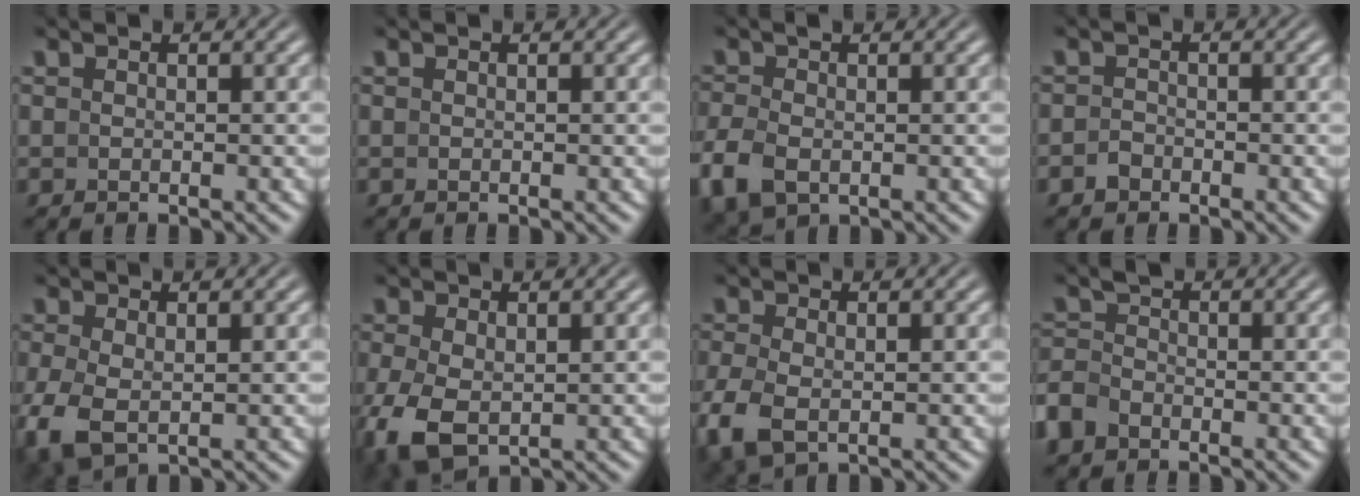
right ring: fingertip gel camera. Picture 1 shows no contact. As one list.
[{"total": 0.0}, {"total": 3.7, "force": [-1.4, 2.6, 2.2], "torque": [-0.071, -0.026, -0.007]}, {"total": 1.4, "force": [-1.3, 0.7, 0.0], "torque": [-0.004, -0.012, -0.019]}, {"total": 4.4, "force": [-1.8, 2.8, 2.9], "torque": [-0.090, -0.038, -0.006]}, {"total": 6.3, "force": [-2.8, 4.2, 3.7], "torque": [-0.115, -0.047, -0.018]}, {"total": 3.8, "force": [-1.5, 2.4, 2.6], "torque": [-0.080, -0.034, -0.005]}, {"total": 2.6, "force": [-1.7, 1.8, 0.8], "torque": [-0.023, -0.015, -0.030]}]